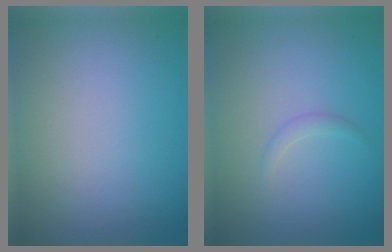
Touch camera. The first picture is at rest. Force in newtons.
{"total": 0.8, "press": 0.8, "slide": 0.1}